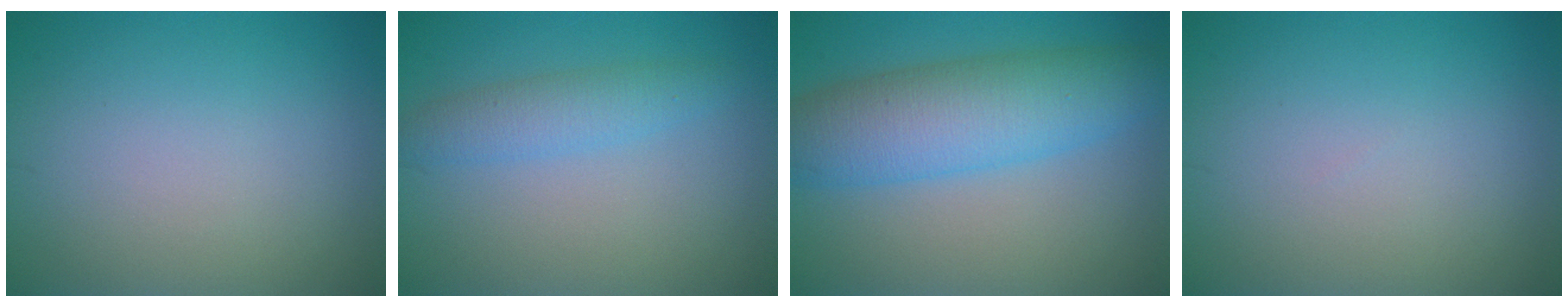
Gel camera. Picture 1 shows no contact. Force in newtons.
{"total": 2.6, "press": 2.6, "slide": 0.2}
{"total": 7.8, "press": 7.8, "slide": 0.2}
{"total": 0.0}